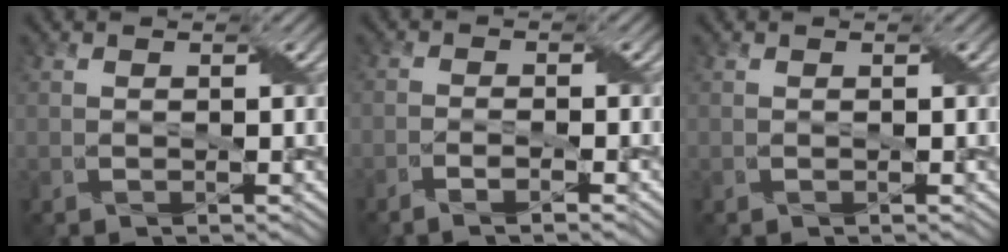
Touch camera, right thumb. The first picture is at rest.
{"total": 2.6, "force": [-2.0, 0.1, 1.7], "torque": [-0.034, 0.008, -0.044]}
{"total": 0.0}